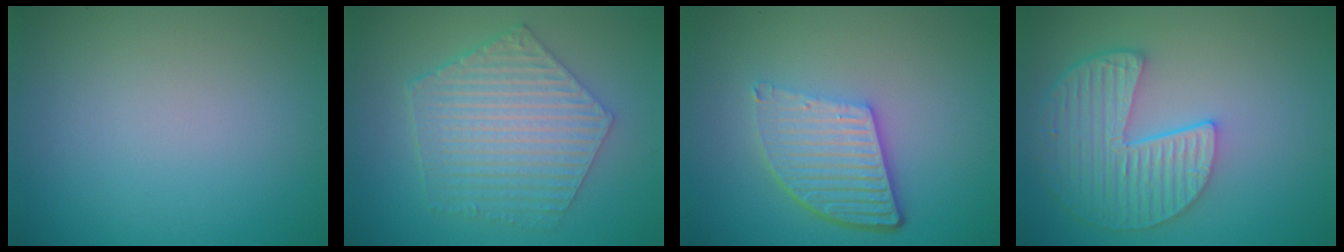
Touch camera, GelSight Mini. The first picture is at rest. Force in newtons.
{"total": 6.2, "press": 4.8, "slide": 4.0}
{"total": 5.6, "press": 4.0, "slide": 4.0}
{"total": 5.9, "press": 4.6, "slide": 3.7}